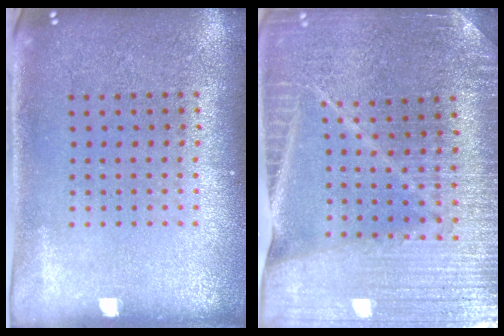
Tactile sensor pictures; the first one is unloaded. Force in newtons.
{"total": 3.3, "press": 3.2, "slide": 0.4}